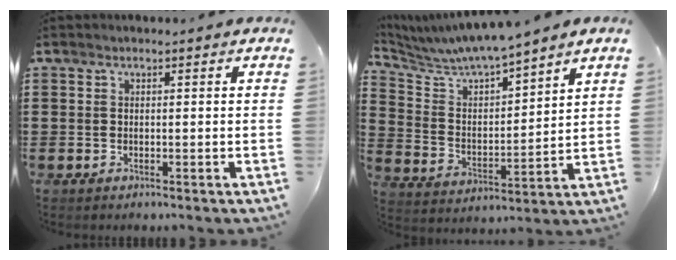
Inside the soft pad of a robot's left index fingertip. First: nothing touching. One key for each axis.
{"total": 6.0, "fx": 5.8, "fy": 0.0, "fz": 1.5, "tx": -0.058, "ty": -0.047, "tz": 0.095}